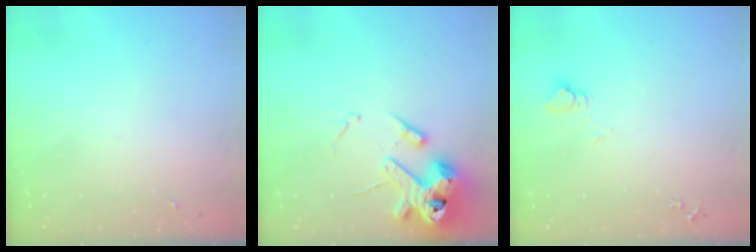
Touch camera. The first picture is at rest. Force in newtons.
{"total": 15.6, "press": 15.4, "slide": 2.3}
{"total": 3.7, "press": 3.7, "slide": 0.3}